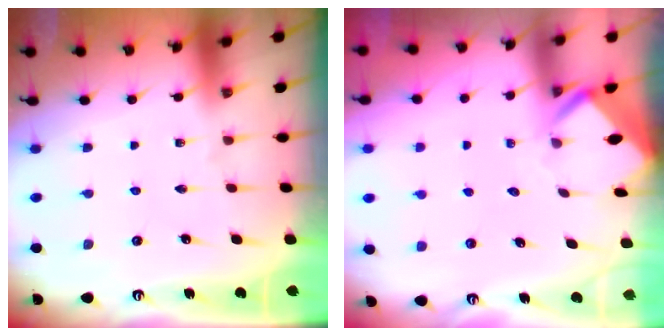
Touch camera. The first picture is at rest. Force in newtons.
{"total": 2.4, "press": 2.4, "slide": 0.1}